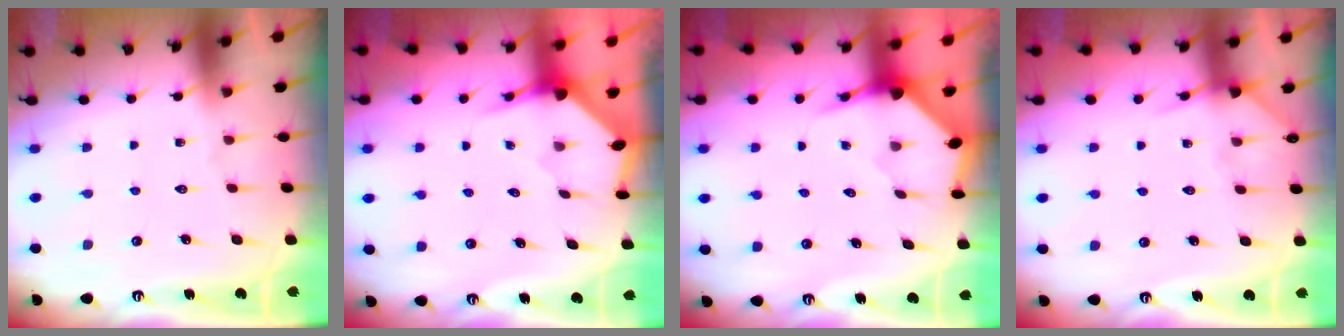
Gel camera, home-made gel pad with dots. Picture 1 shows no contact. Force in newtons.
{"total": 3.3, "press": 3.3, "slide": 0.3}
{"total": 3.6, "press": 3.6, "slide": 0.4}
{"total": 3.9, "press": 3.9, "slide": 0.3}